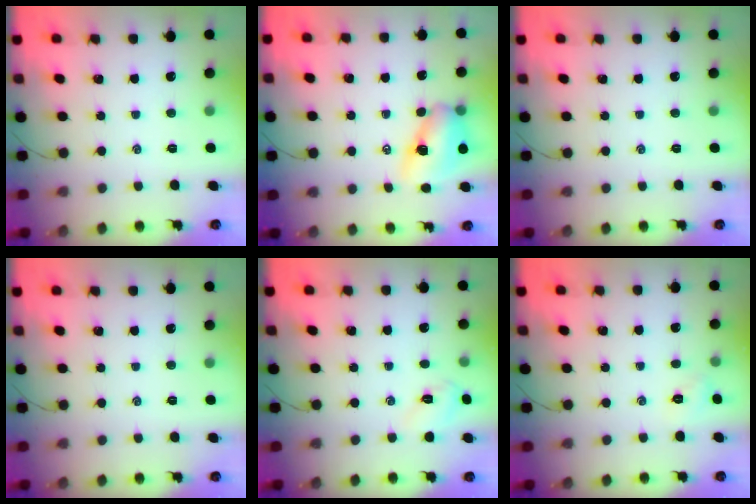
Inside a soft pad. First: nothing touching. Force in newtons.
{"total": 9.9, "press": 9.8, "slide": 1.7}
{"total": 0.0}
{"total": 0.0}
{"total": 3.4, "press": 3.3, "slide": 1.0}
{"total": 2.2, "press": 2.1, "slide": 0.6}